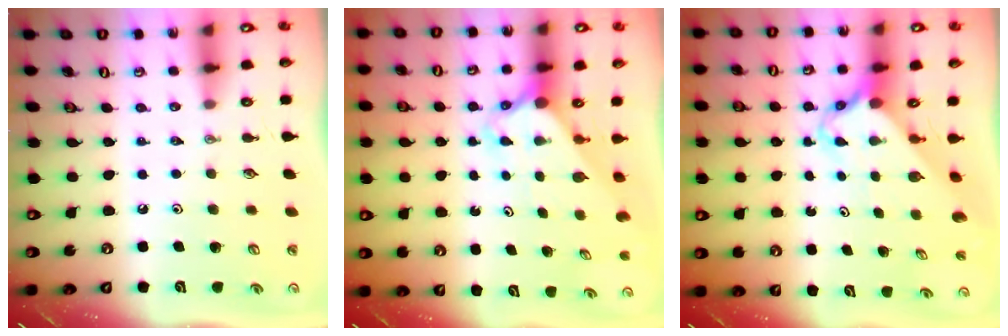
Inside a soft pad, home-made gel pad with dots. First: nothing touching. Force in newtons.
{"total": 2.6, "press": 2.6, "slide": 0.2}
{"total": 2.9, "press": 2.9, "slide": 0.2}